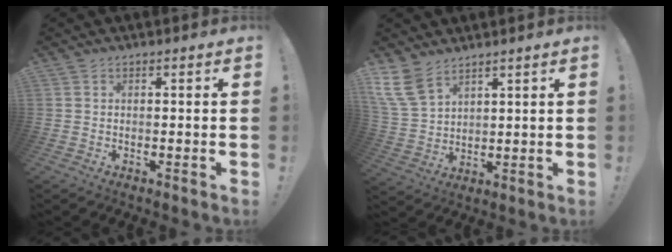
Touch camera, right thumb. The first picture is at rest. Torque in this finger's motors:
{"motor_torque": [0.11, 0.43, 0.46, 0.12, 0.11]}